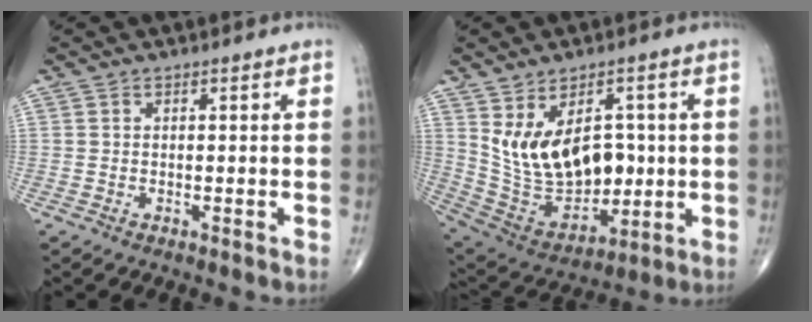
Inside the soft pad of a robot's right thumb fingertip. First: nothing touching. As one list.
[{"total": 17.1, "force": [2.1, 11.0, 12.9], "torque": [-0.181, -0.009, 0.067]}]